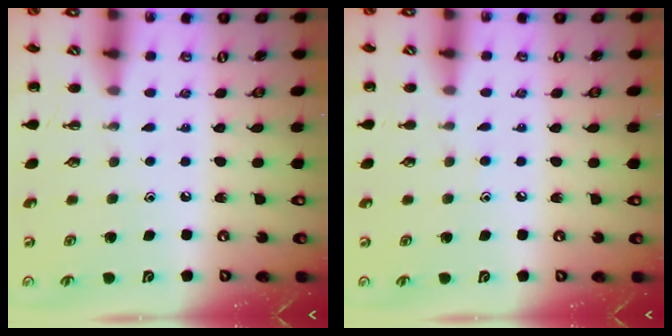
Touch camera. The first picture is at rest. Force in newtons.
{"total": 4.6, "press": 4.3, "slide": 1.7}